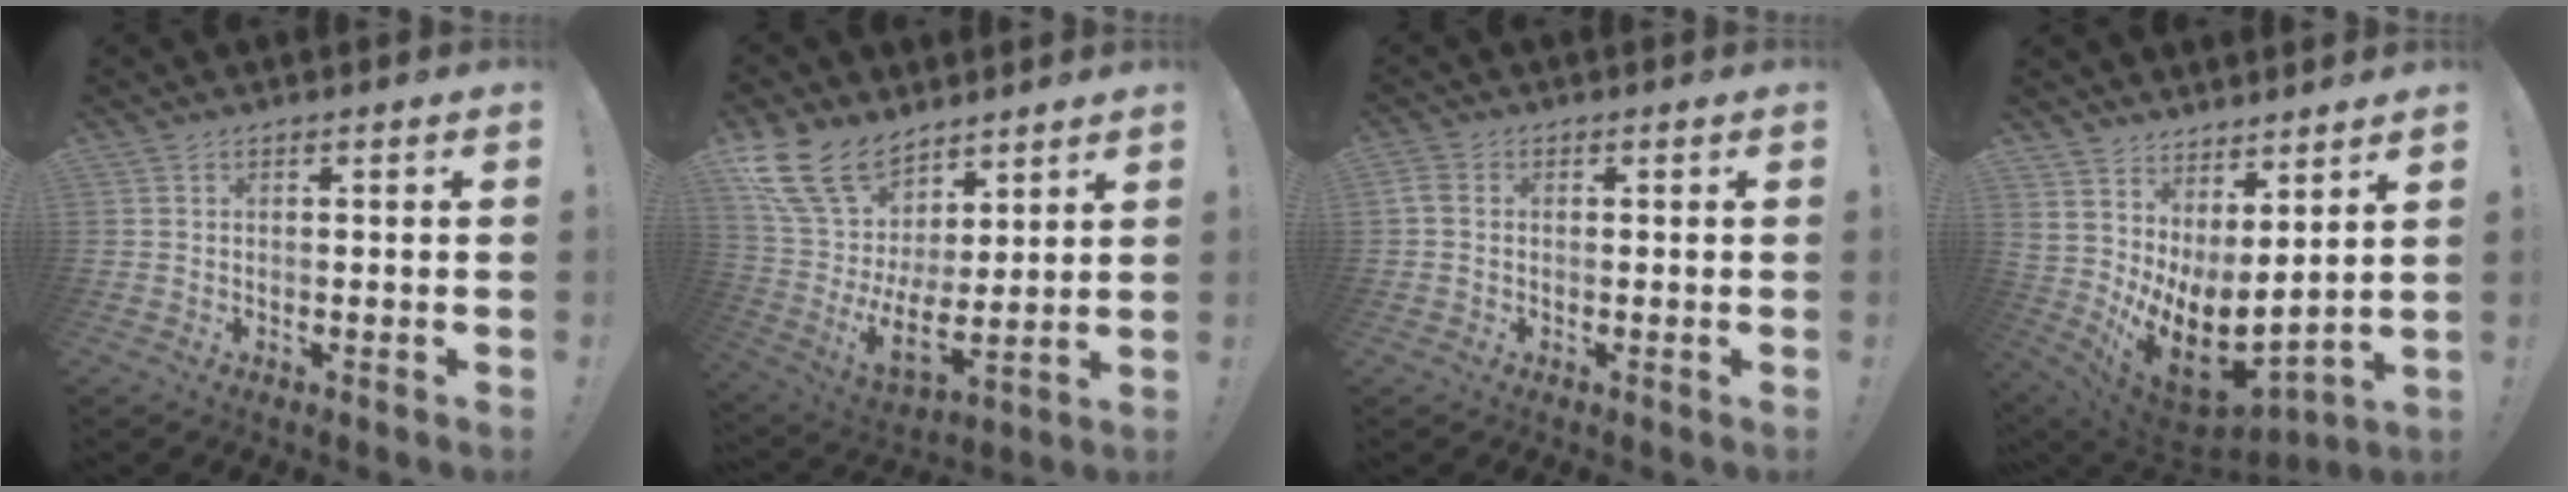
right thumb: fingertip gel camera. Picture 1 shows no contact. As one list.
[{"total": 17.0, "force": [9.6, 9.1, 10.7], "torque": [-0.239, -0.078, 0.177]}, {"total": 3.6, "force": [0.1, 2.9, 2.1], "torque": [-0.047, 0.007, 0.005]}, {"total": 10.9, "force": [-0.6, 5.0, 9.6], "torque": [-0.132, -0.031, 0.003]}]